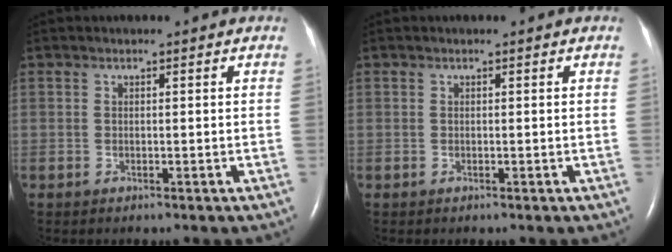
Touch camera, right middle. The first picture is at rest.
{"total": 0.0}